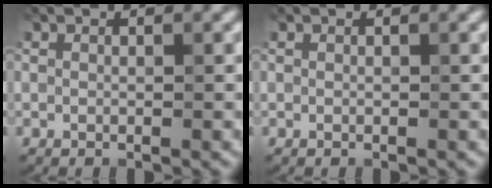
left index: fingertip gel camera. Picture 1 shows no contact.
{"total": 0.0}